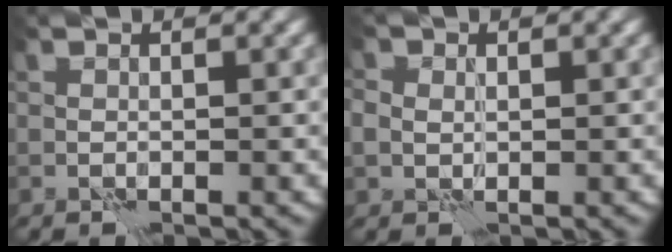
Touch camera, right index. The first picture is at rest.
{"total": 2.0, "force": [0.6, 1.7, 0.9], "torque": [-0.014, 0.005, 0.006]}